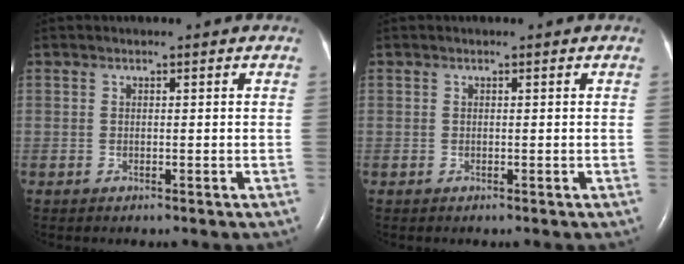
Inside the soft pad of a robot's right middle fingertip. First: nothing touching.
{"total": 0.0}